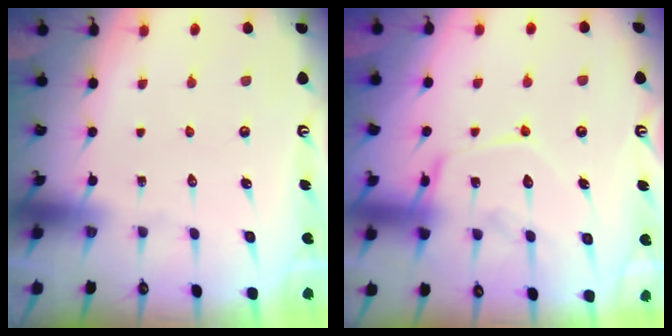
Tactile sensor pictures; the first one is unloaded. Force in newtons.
{"total": 14.8, "press": 14.8, "slide": 1.3}